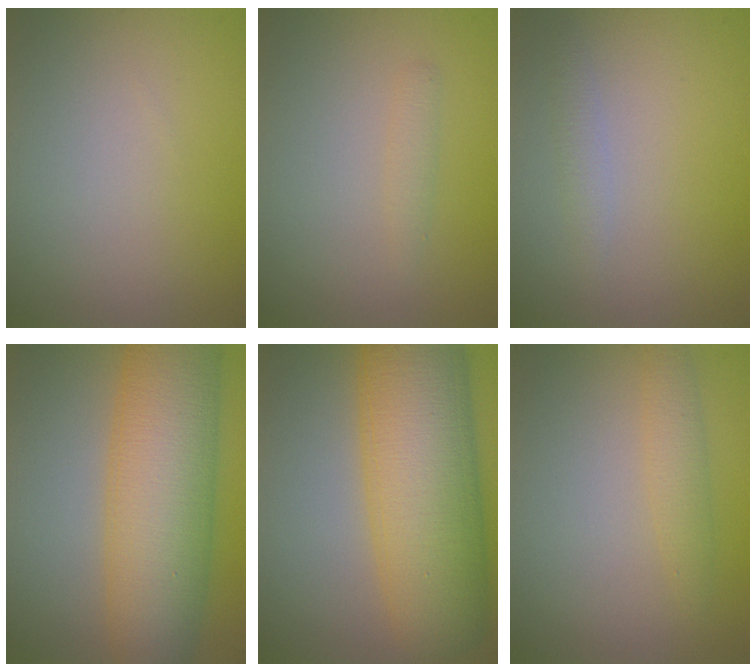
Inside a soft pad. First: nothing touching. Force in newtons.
{"total": 0.9, "press": 0.9, "slide": 0.0}
{"total": 1.1, "press": 1.1, "slide": 0.0}
{"total": 11.5, "press": 11.5, "slide": 0.2}
{"total": 13.1, "press": 13.1, "slide": 0.1}
{"total": 2.0, "press": 1.9, "slide": 0.2}